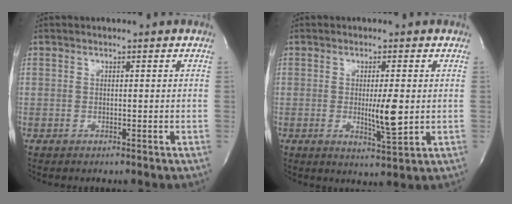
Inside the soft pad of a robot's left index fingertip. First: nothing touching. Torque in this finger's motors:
{"motor_torque": [0.05, 0.01, 0.18, 0.04]}